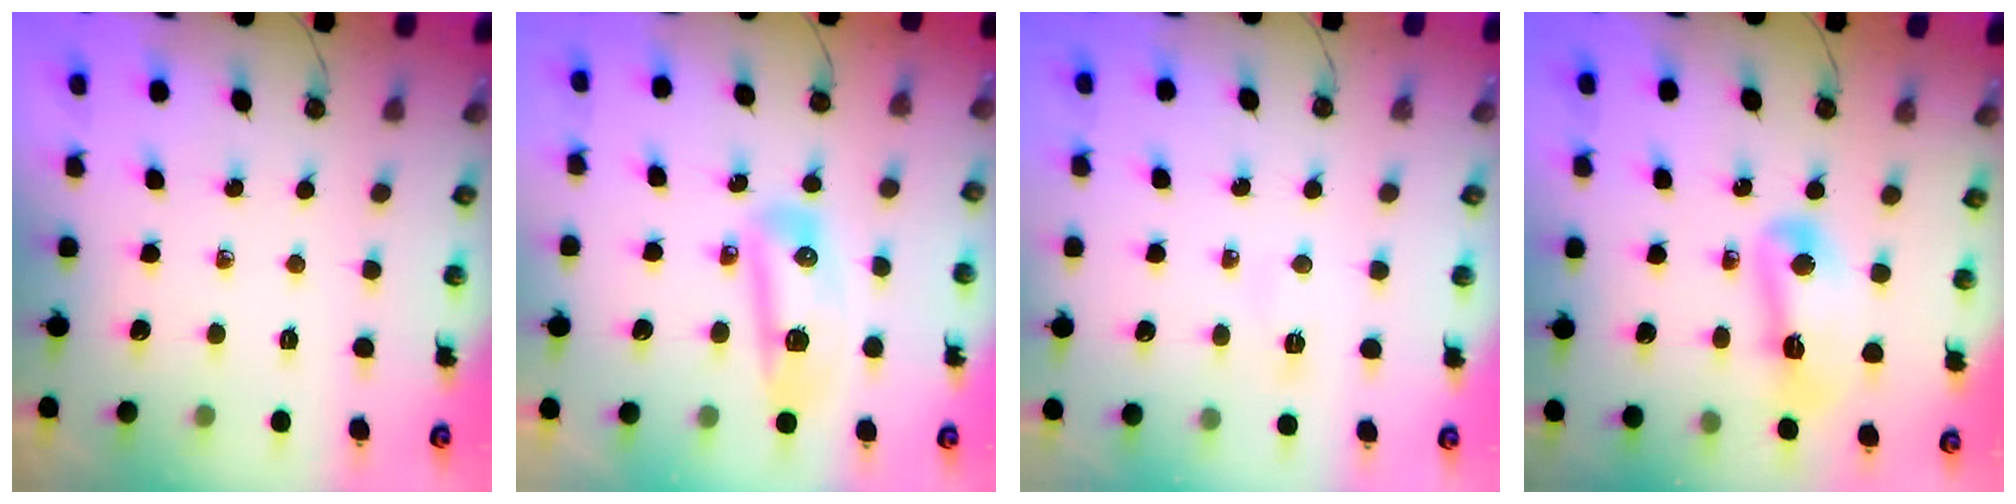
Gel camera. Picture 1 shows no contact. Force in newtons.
{"total": 10.2, "press": 10.0, "slide": 1.8}
{"total": 5.2, "press": 5.0, "slide": 1.4}
{"total": 11.4, "press": 9.9, "slide": 5.7}